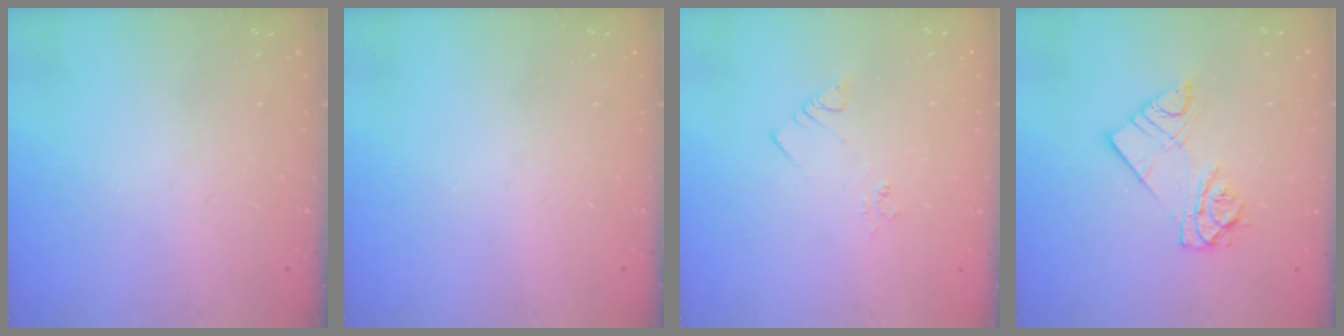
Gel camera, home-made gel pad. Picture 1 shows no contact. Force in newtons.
{"total": 0.0}
{"total": 2.4, "press": 2.4, "slide": 0.4}
{"total": 9.8, "press": 9.8, "slide": 0.7}